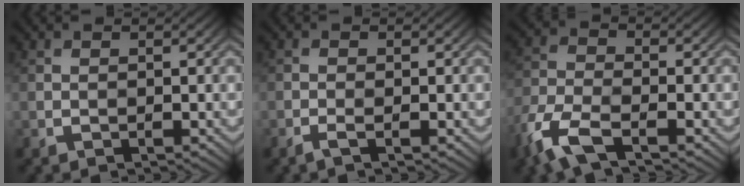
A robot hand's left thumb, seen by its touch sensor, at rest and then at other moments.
{"total": 0.8, "force": [0.3, 0.0, 0.8], "torque": [-0.012, 0.006, -0.003]}
{"total": 7.7, "force": [-4.3, 3.1, 5.5], "torque": [-0.128, -0.009, -0.103]}